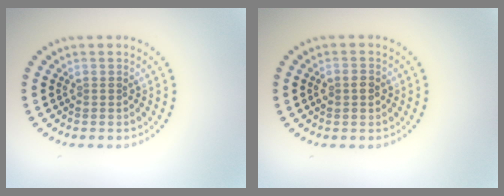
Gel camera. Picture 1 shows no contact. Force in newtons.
{"total": 1.2, "press": 1.2, "slide": 0.2}